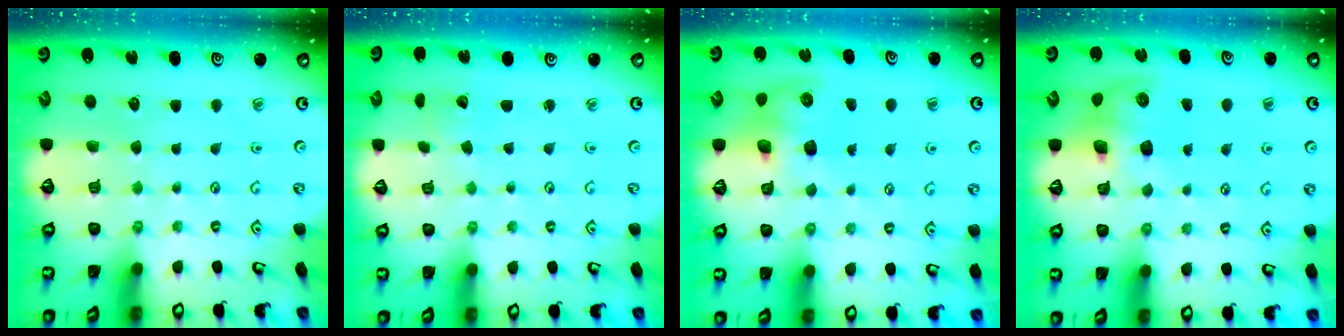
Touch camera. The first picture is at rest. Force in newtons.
{"total": 1.7, "press": 1.7, "slide": 0.1}
{"total": 8.6, "press": 8.5, "slide": 1.1}
{"total": 9.0, "press": 9.0, "slide": 1.0}